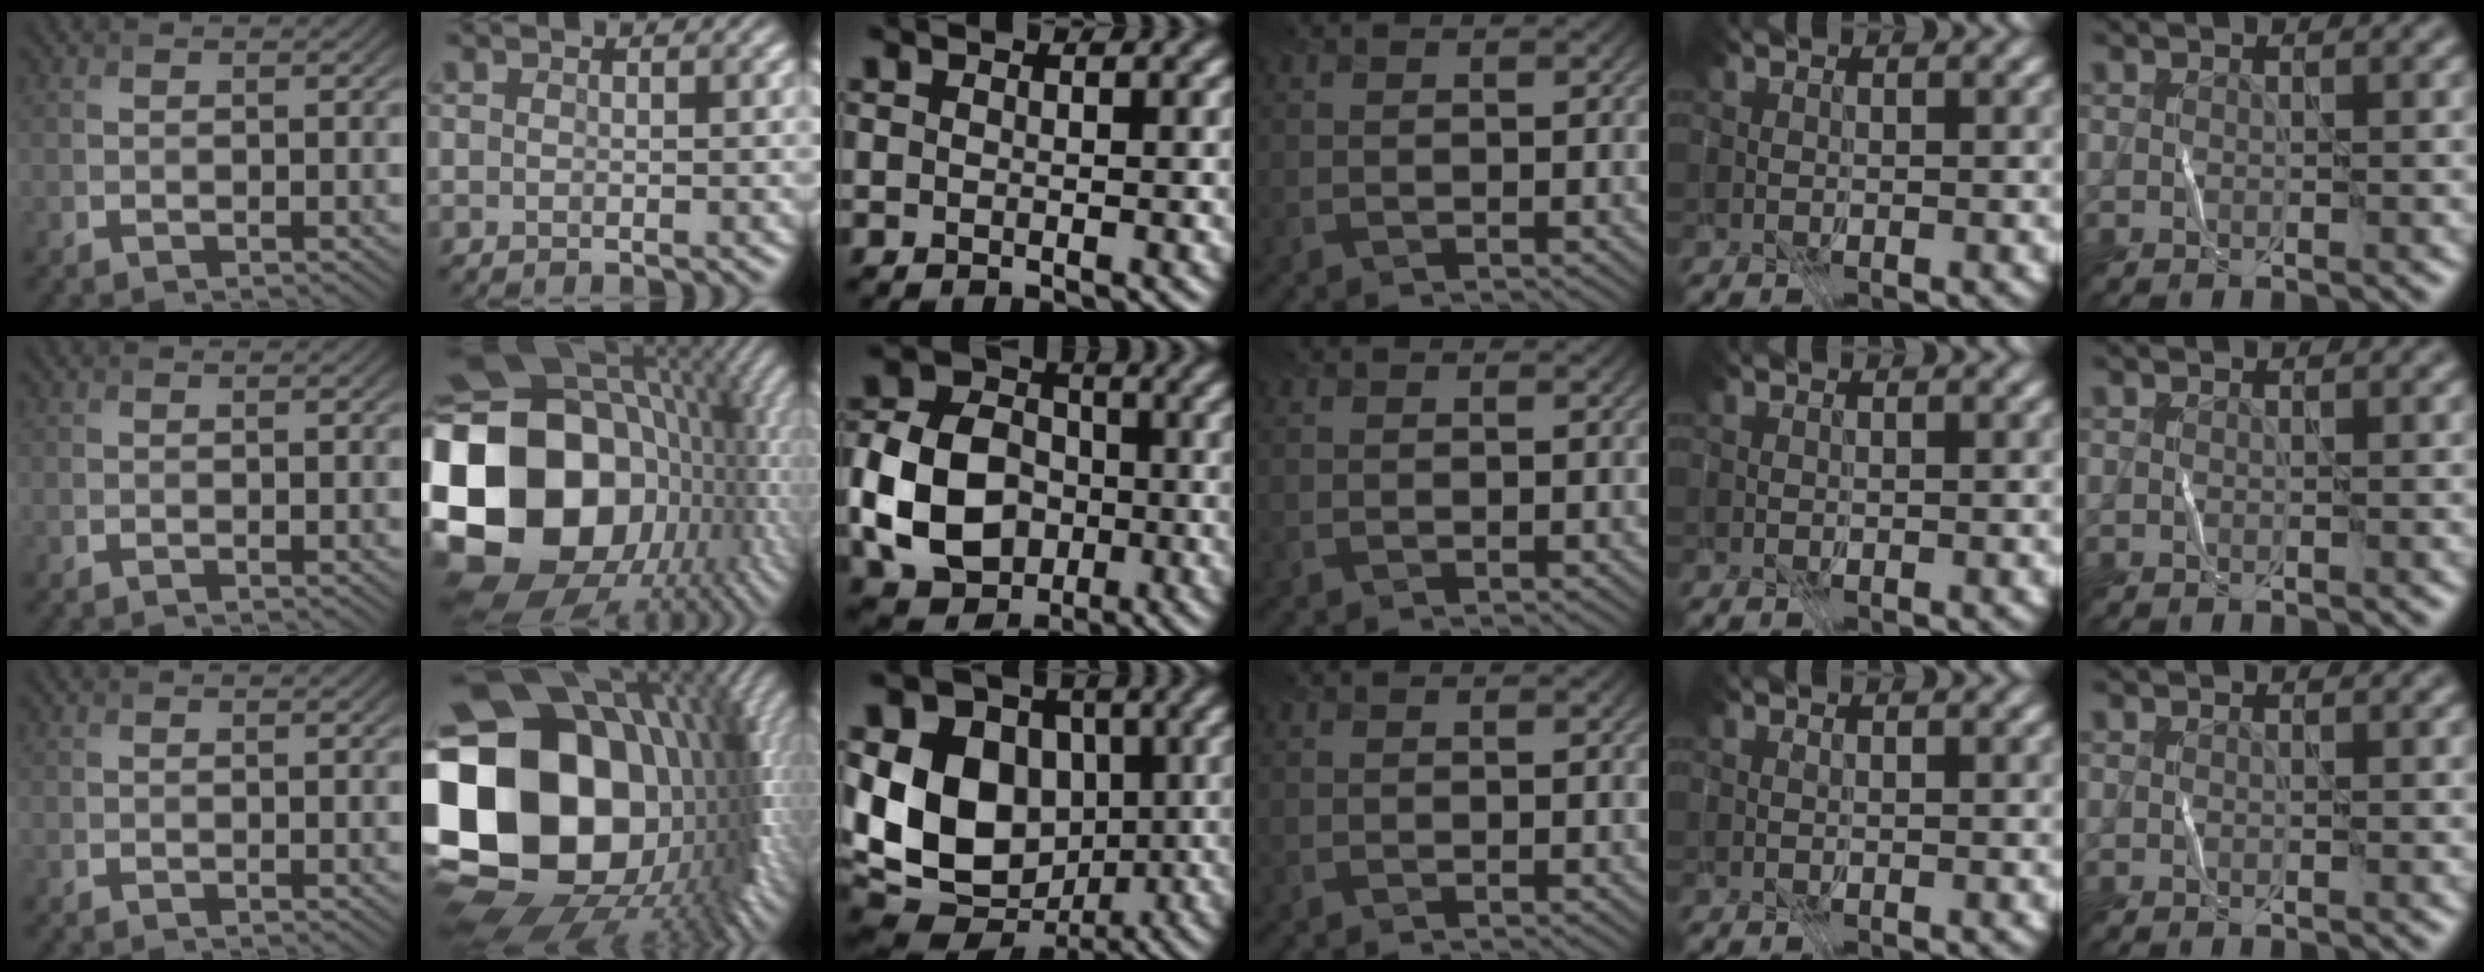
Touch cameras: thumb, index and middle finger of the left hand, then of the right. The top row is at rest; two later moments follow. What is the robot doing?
{"motion": "fold", "object": "file"}